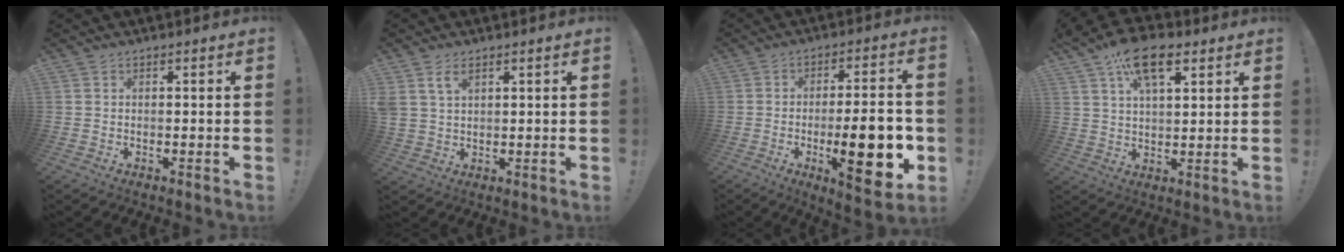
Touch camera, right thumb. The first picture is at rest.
{"total": 4.4, "force": [2.5, 2.4, 2.7], "torque": [-0.056, -0.001, 0.049]}
{"total": 18.9, "force": [-4.8, 5.8, 17.3], "torque": [-0.245, 0.001, -0.065]}
{"total": 13.6, "force": [7.3, 6.7, 9.3], "torque": [-0.159, -0.016, 0.131]}